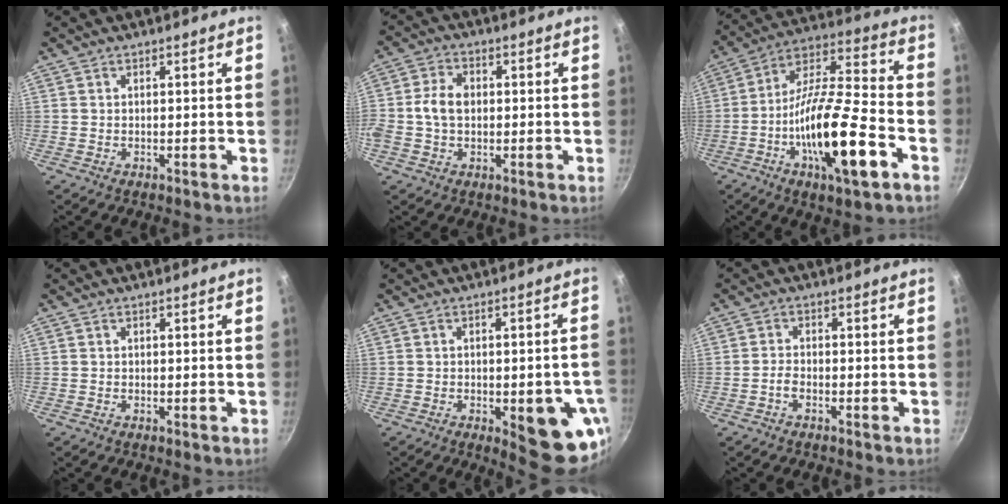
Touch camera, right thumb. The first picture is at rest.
{"total": 6.4, "force": [0.0, 4.6, 4.4], "torque": [-0.076, 0.015, -0.012]}
{"total": 21.3, "force": [-7.8, 6.2, 18.9], "torque": [-0.312, 0.039, -0.144]}
{"total": 0.0}
{"total": 14.3, "force": [-4.6, 5.4, 12.4], "torque": [-0.108, 0.008, -0.054]}
{"total": 1.9, "force": [-1.2, 0.8, 1.3], "torque": [-0.032, 0.010, -0.030]}